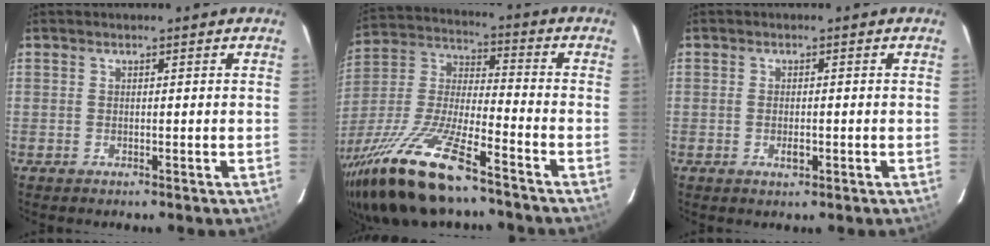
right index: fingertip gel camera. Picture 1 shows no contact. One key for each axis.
{"total": 22.7, "fx": -16.4, "fy": 5.1, "fz": 14.8, "tx": -0.314, "ty": -0.034, "tz": -0.299}
{"total": 2.0, "fx": -0.7, "fy": 1.0, "fz": 1.5, "tx": -0.028, "ty": -0.001, "tz": -0.012}